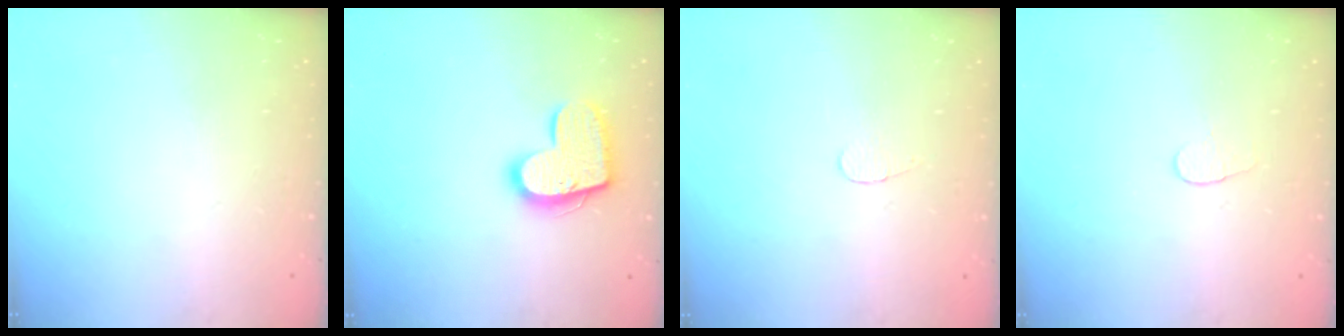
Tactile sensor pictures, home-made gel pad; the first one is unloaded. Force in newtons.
{"total": 15.7, "press": 15.6, "slide": 0.9}
{"total": 2.8, "press": 2.8, "slide": 0.3}
{"total": 4.1, "press": 4.1, "slide": 0.3}